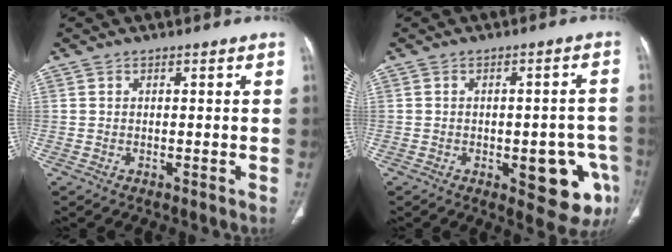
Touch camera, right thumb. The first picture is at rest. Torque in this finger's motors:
{"motor_torque": [2.66, 2.30, 0.36, -0.43, 0.26]}